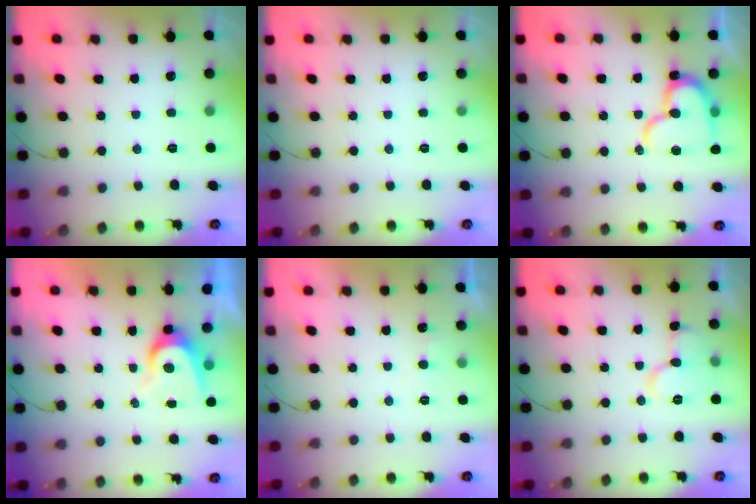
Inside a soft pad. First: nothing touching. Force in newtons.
{"total": 0.0}
{"total": 15.6, "press": 15.5, "slide": 1.2}
{"total": 6.6, "press": 6.6, "slide": 0.5}
{"total": 3.8, "press": 3.7, "slide": 0.2}
{"total": 8.9, "press": 8.9, "slide": 1.1}